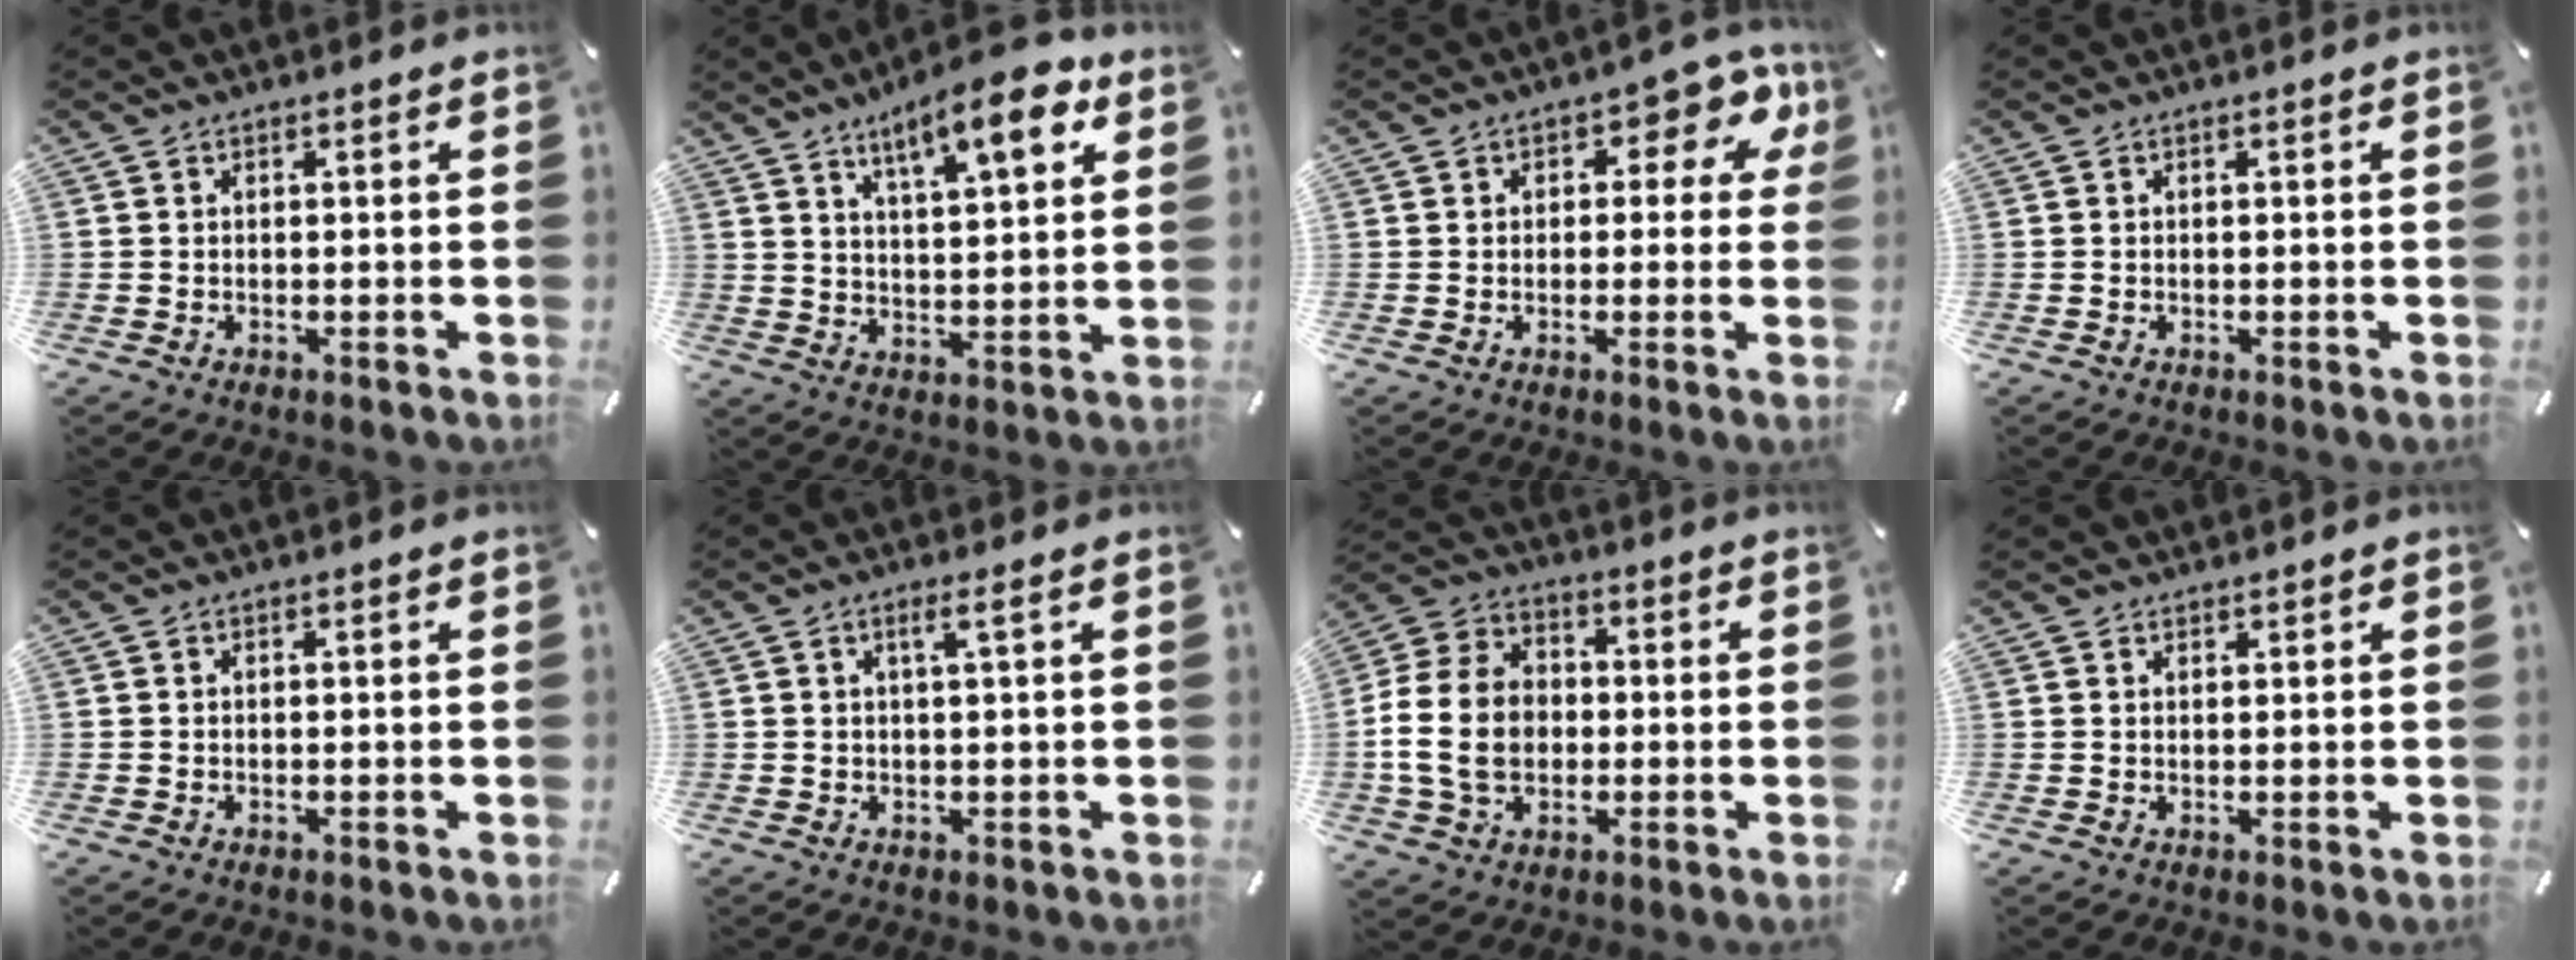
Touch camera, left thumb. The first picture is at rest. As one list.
[{"total": 13.0, "force": [8.4, 4.0, 9.0], "torque": [-0.127, -0.041, 0.137]}, {"total": 7.5, "force": [3.0, 4.5, 5.2], "torque": [-0.059, -0.010, 0.046]}, {"total": 0.0}, {"total": 0.0}, {"total": 2.6, "force": [0.9, 0.1, 2.5], "torque": [-0.048, 0.000, 0.013]}, {"total": 14.0, "force": [-1.1, 11.0, 8.6], "torque": [-0.202, 0.015, -0.019]}, {"total": 1.0, "force": [0.9, 0.5, -0.1], "torque": [0.002, -0.002, 0.019]}]